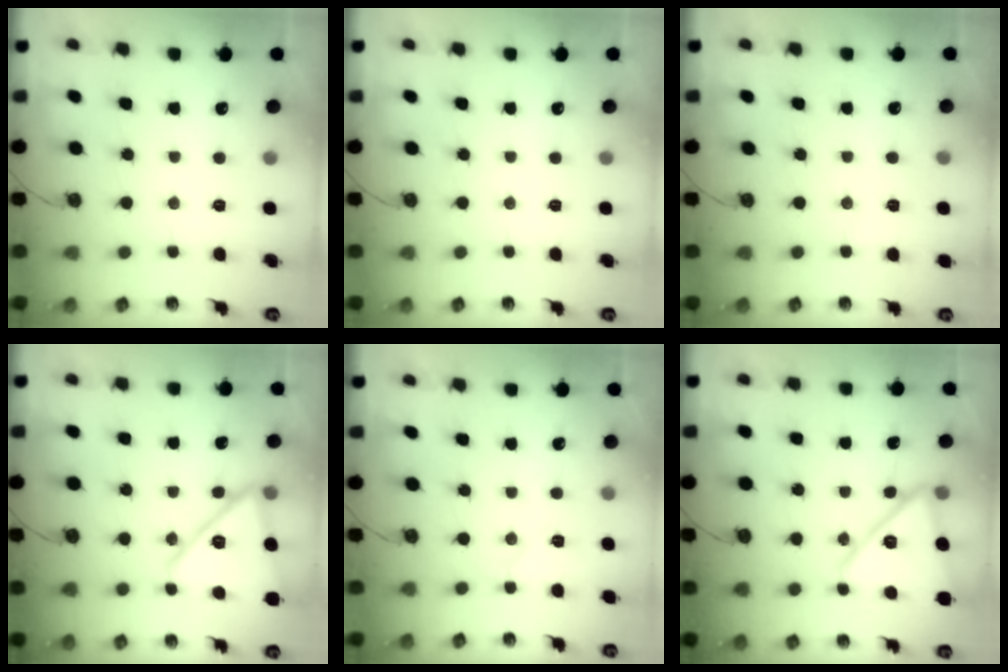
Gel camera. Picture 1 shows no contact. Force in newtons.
{"total": 0.0}
{"total": 2.7, "press": 2.4, "slide": 1.1}
{"total": 17.6, "press": 17.6, "slide": 1.5}
{"total": 6.0, "press": 5.7, "slide": 1.9}
{"total": 16.1, "press": 16.1, "slide": 0.9}